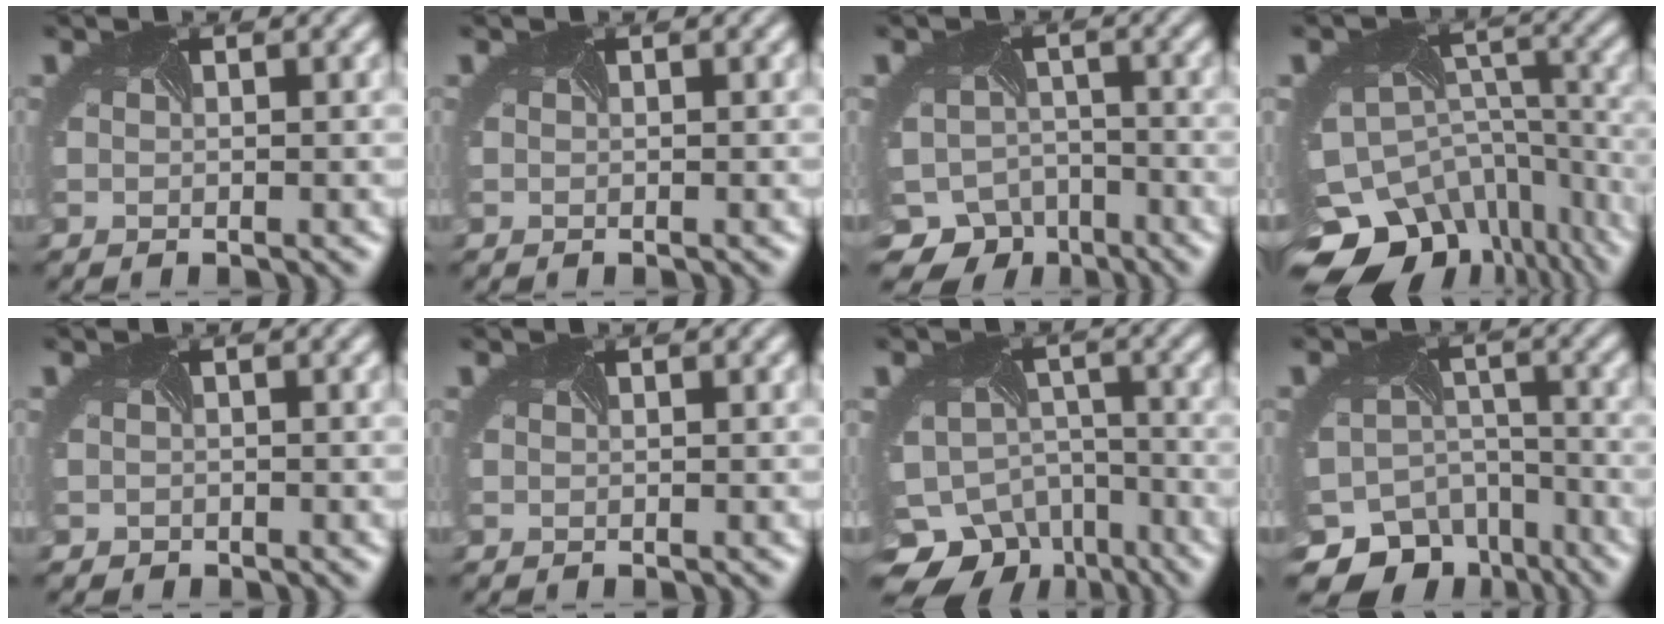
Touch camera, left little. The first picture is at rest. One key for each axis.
{"total": 0.0}
{"total": 8.4, "fx": -6.6, "fy": 5.0, "fz": 1.2, "tx": -0.025, "ty": -0.021, "tz": -0.094}
{"total": 15.2, "fx": -11.6, "fy": 8.7, "fz": 4.4, "tx": -0.107, "ty": -0.053, "tz": -0.137}
{"total": 1.0, "fx": -0.7, "fy": 0.7, "fz": -0.4, "tx": 0.006, "ty": -0.014, "tz": -0.012}
{"total": 0.0}
{"total": 11.1, "fx": -8.8, "fy": 6.4, "fz": 2.6, "tx": -0.058, "ty": -0.028, "tz": -0.111}
{"total": 10.0, "fx": -8.0, "fy": 5.8, "fz": 1.6, "tx": -0.029, "ty": -0.020, "tz": -0.113}